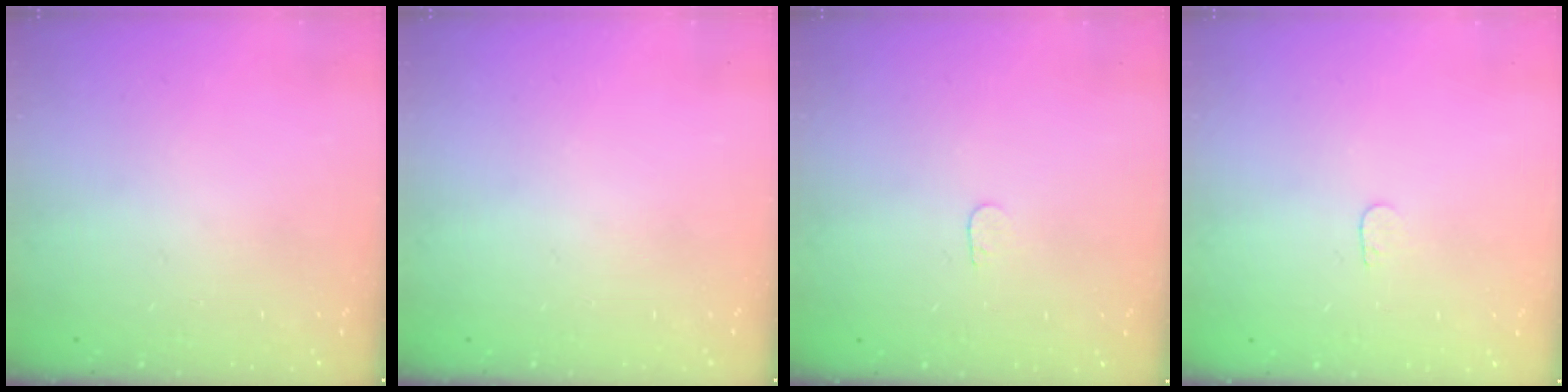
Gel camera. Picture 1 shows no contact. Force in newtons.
{"total": 0.0}
{"total": 3.6, "press": 3.6, "slide": 0.3}
{"total": 3.6, "press": 3.6, "slide": 0.3}